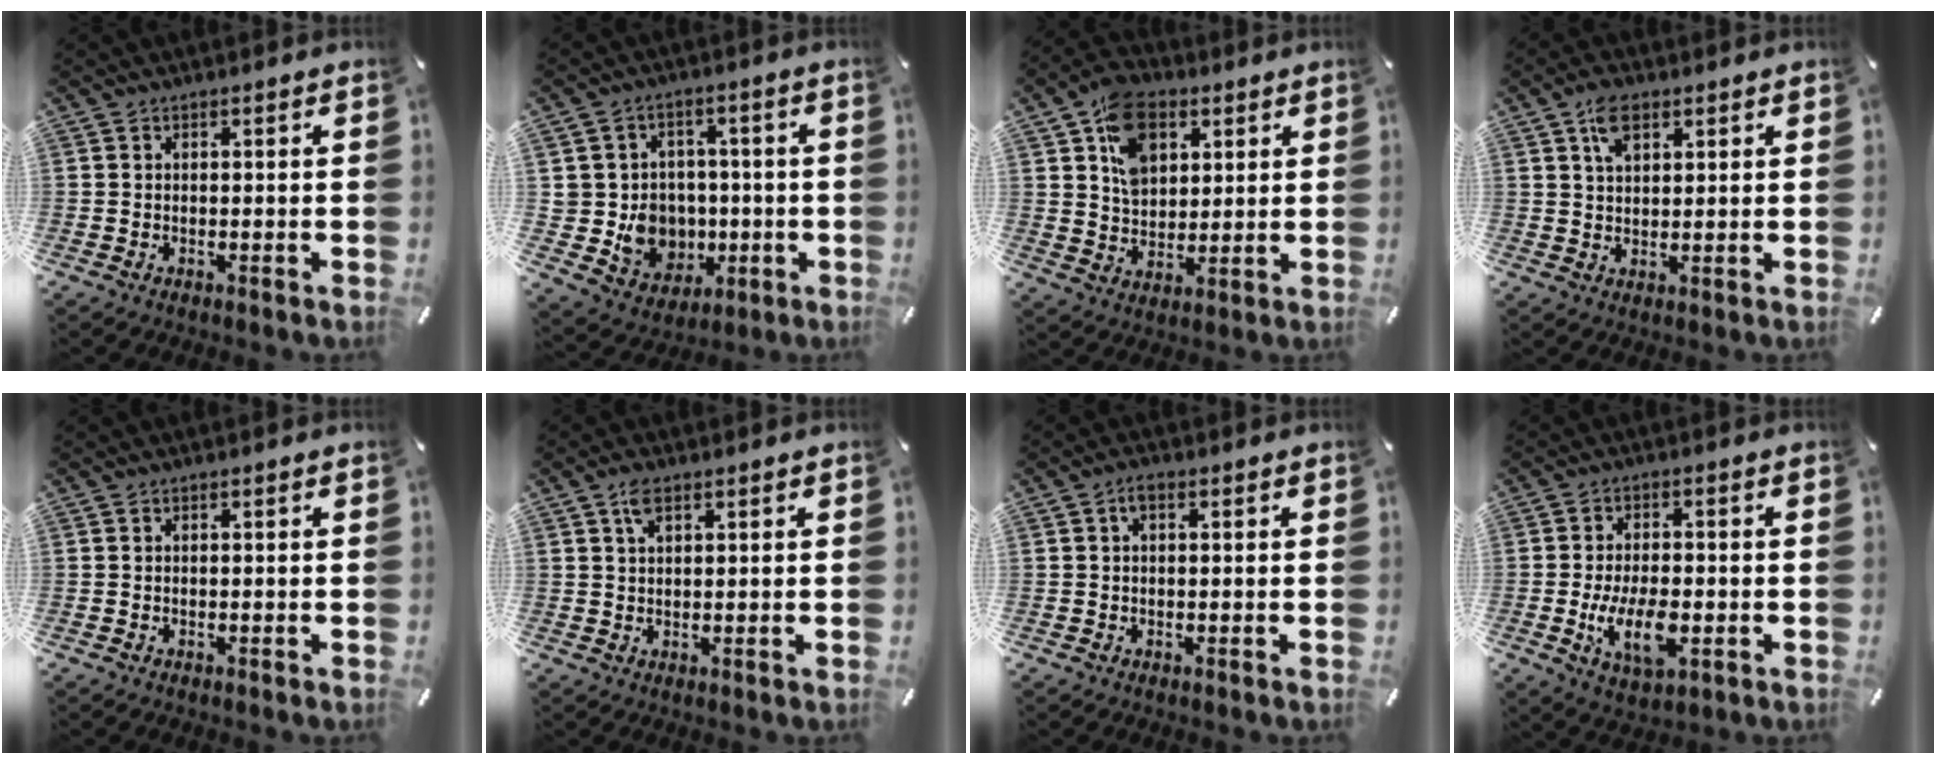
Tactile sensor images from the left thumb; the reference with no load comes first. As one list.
[{"total": 10.6, "force": [-0.5, 10.3, 2.3], "torque": [-0.047, -0.006, 0.006]}, {"total": 11.6, "force": [5.0, 8.5, 6.2], "torque": [-0.106, 0.001, 0.096]}, {"total": 5.7, "force": [2.9, 3.4, 3.6], "torque": [-0.065, -0.001, 0.052]}, {"total": 0.0}, {"total": 3.3, "force": [1.8, 1.5, 2.4], "torque": [-0.052, 0.002, 0.031]}, {"total": 2.0, "force": [0.6, 1.0, 1.7], "torque": [-0.036, 0.007, 0.009]}, {"total": 10.0, "force": [-2.6, 5.1, 8.2], "torque": [-0.161, -0.004, -0.044]}]